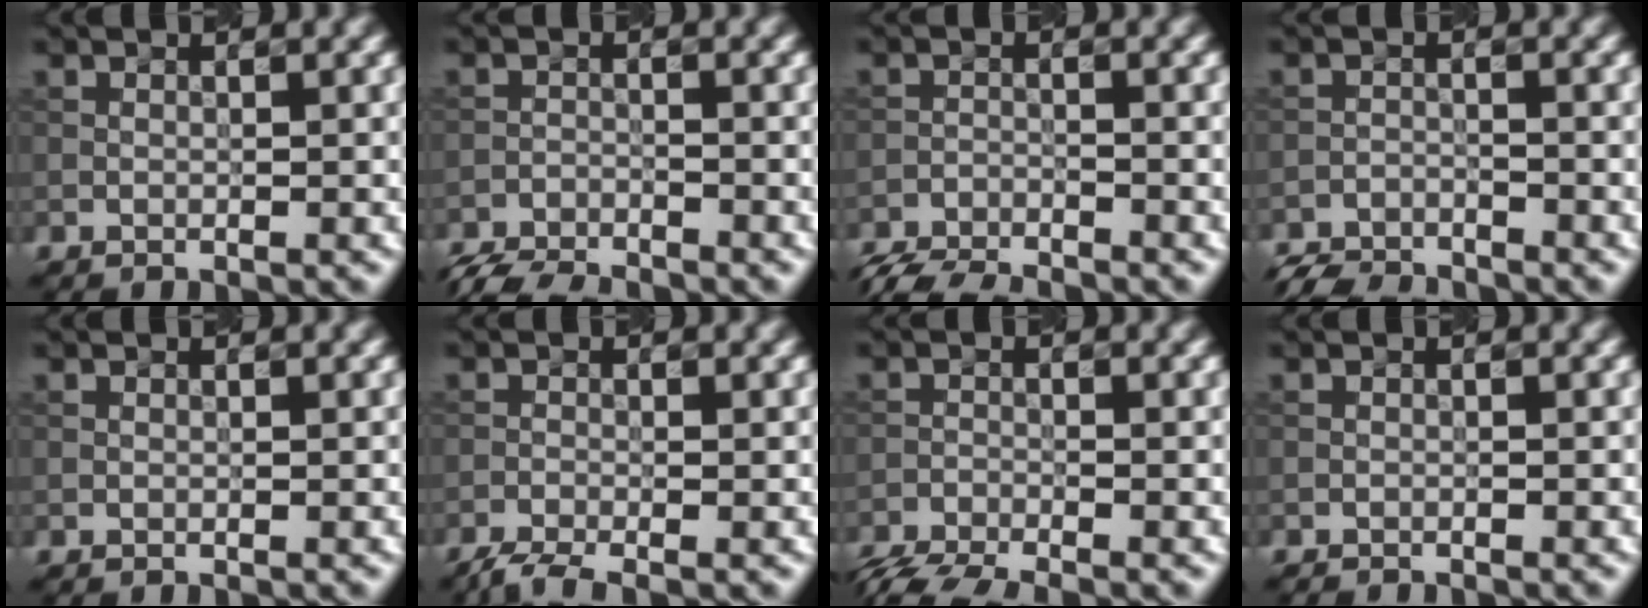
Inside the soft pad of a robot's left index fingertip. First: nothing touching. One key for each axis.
{"total": 5.3, "fx": -5.1, "fy": 0.7, "fz": 1.2, "tx": -0.032, "ty": -0.022, "tz": -0.092}
{"total": 5.9, "fx": -5.7, "fy": 0.8, "fz": 1.3, "tx": -0.035, "ty": -0.023, "tz": -0.099}
{"total": 4.0, "fx": -4.0, "fy": 0.6, "fz": 0.5, "tx": -0.012, "ty": -0.011, "tz": -0.079}
{"total": 0.0}
{"total": 2.5, "fx": -2.1, "fy": 0.4, "fz": 1.4, "tx": -0.031, "ty": -0.009, "tz": -0.050}
{"total": 5.1, "fx": -4.6, "fy": 0.8, "fz": 2.1, "tx": -0.049, "ty": -0.024, "tz": -0.088}
{"total": 0.7, "fx": -0.6, "fy": 0.1, "fz": 0.0, "tx": 0.003, "ty": -0.002, "tz": -0.013}